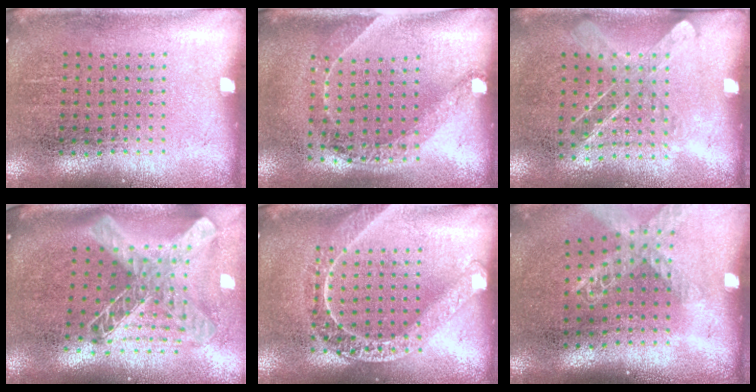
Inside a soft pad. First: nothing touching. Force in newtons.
{"total": 1.5, "press": 1.1, "slide": 0.9}
{"total": 1.3, "press": 1.0, "slide": 0.7}
{"total": 2.5, "press": 1.8, "slide": 1.8}
{"total": 1.6, "press": 1.6, "slide": 0.2}
{"total": 1.5, "press": 1.3, "slide": 0.8}